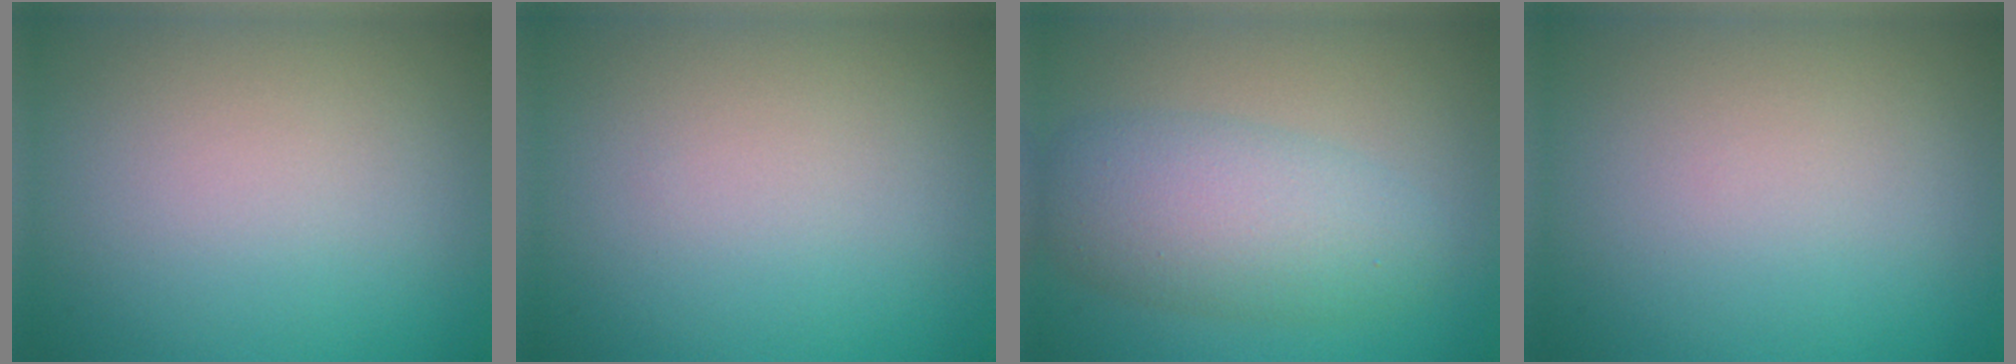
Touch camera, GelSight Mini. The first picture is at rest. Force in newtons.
{"total": 0.0}
{"total": 5.4, "press": 5.4, "slide": 0.1}
{"total": 0.0}